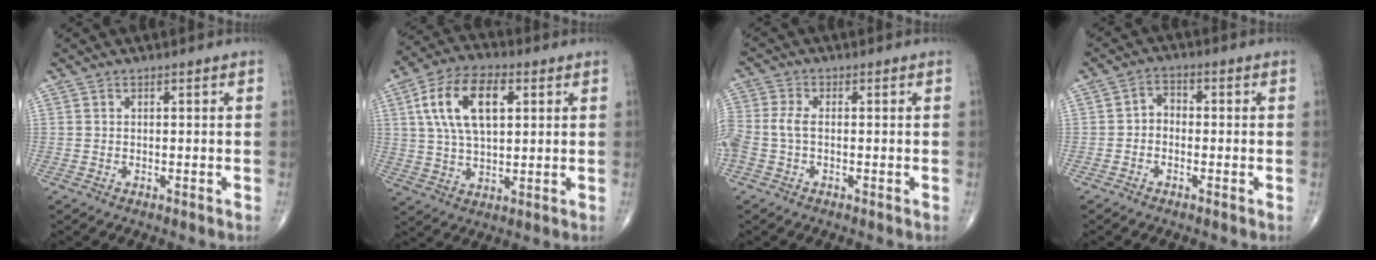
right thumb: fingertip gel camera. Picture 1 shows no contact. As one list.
[{"total": 14.1, "force": [4.0, 7.4, 11.3], "torque": [-0.204, 0.007, 0.073]}, {"total": 5.7, "force": [-0.9, 3.3, 4.6], "torque": [-0.126, 0.011, -0.020]}, {"total": 2.9, "force": [-0.7, 2.2, 1.7], "torque": [-0.009, 0.017, -0.027]}]